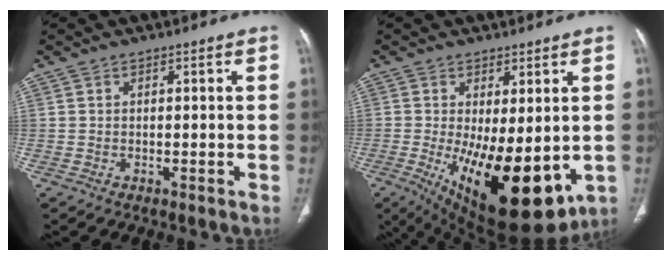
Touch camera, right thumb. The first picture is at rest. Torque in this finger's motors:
{"motor_torque": [1.40, 3.25, 0.53, -0.16, 0.57]}